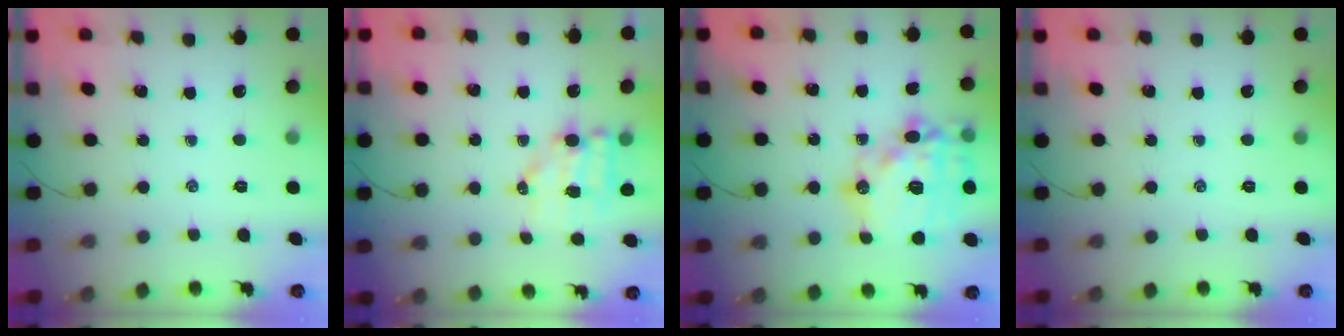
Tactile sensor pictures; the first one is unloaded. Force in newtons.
{"total": 7.1, "press": 7.1, "slide": 1.0}
{"total": 21.8, "press": 21.5, "slide": 3.4}
{"total": 0.0}